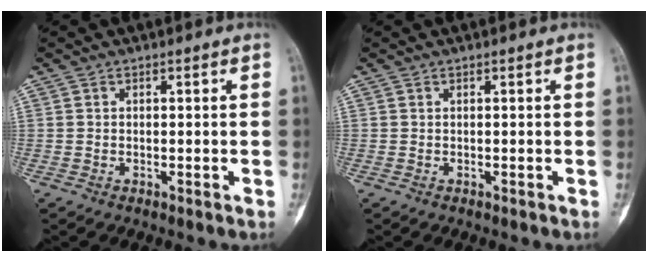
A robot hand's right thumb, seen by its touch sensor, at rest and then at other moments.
{"total": 0.0}